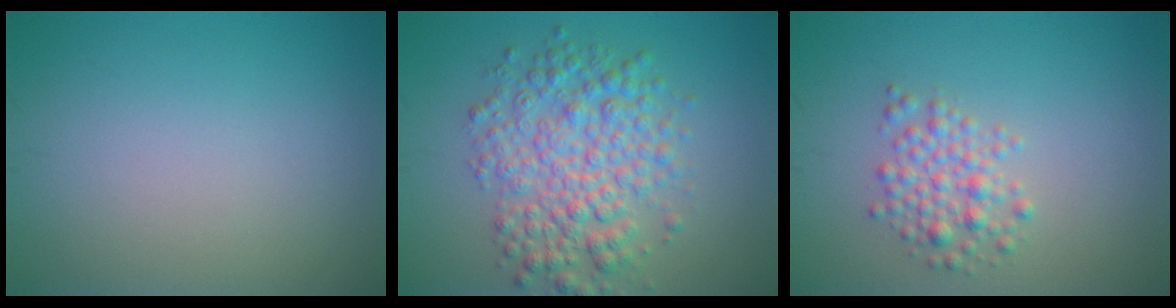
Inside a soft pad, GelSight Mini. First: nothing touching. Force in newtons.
{"total": 5.9, "press": 5.9, "slide": 0.0}
{"total": 2.6, "press": 2.6, "slide": 0.2}